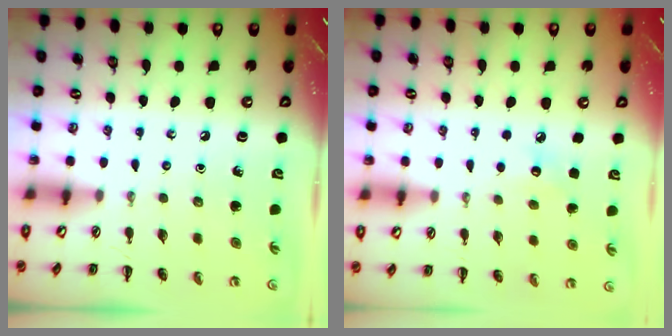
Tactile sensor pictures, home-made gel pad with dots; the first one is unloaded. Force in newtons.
{"total": 5.5, "press": 5.3, "slide": 1.4}